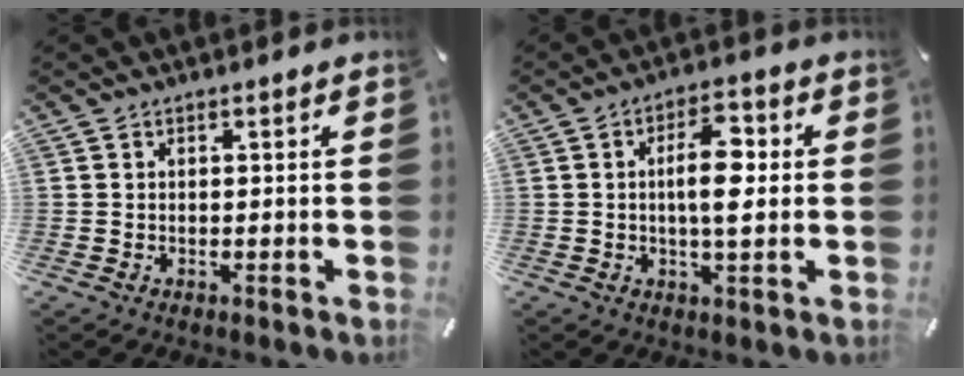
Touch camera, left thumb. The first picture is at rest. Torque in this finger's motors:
{"motor_torque": [0.48, 1.20, 0.65, 0.04, 0.04]}